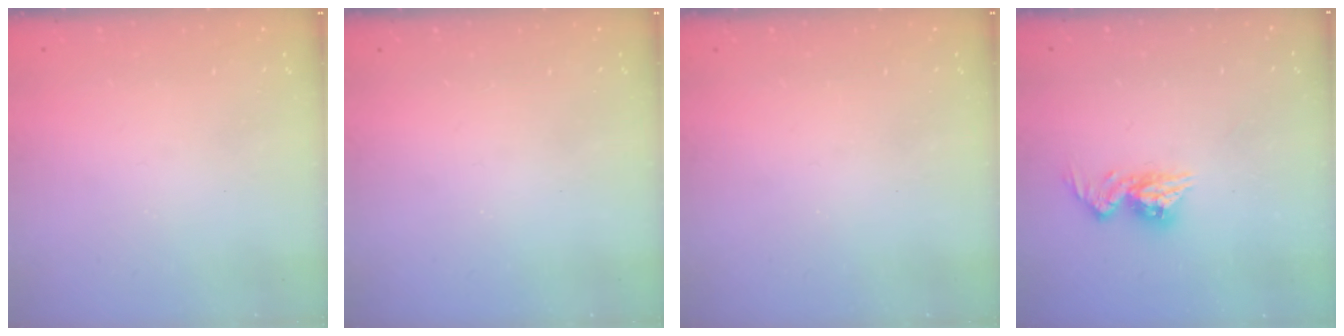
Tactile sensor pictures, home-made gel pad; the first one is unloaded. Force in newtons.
{"total": 0.0}
{"total": 0.0}
{"total": 9.8, "press": 9.8, "slide": 0.8}